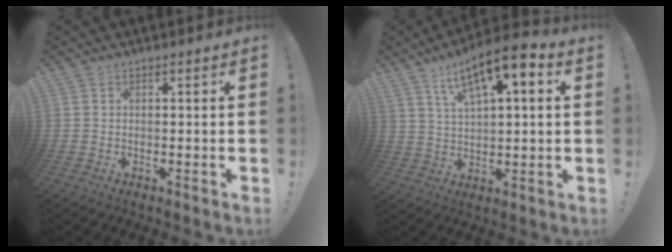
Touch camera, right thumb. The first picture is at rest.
{"total": 10.5, "force": [5.9, 2.8, 8.3], "torque": [-0.141, -0.027, 0.099]}